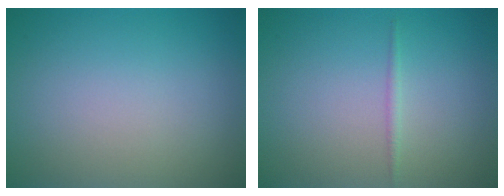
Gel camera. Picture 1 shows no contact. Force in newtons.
{"total": 0.7, "press": 0.7, "slide": 0.0}